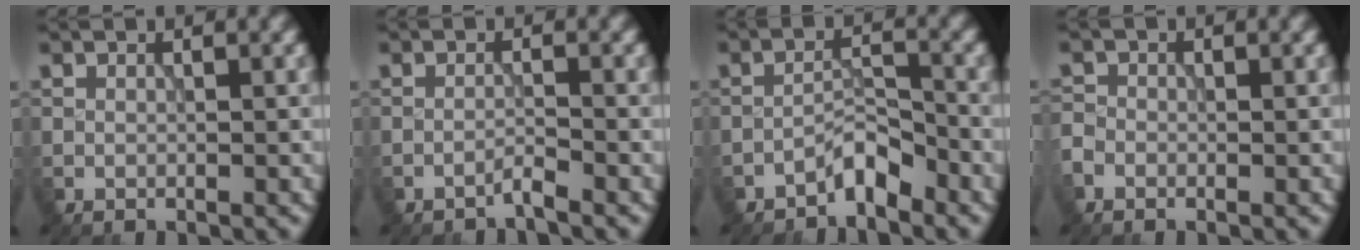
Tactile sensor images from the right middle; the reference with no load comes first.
{"total": 1.1, "force": [-1.0, -0.1, 0.5], "torque": [-0.005, 0.005, -0.026]}
{"total": 2.4, "force": [-2.1, 0.5, 1.0], "torque": [-0.015, 0.013, -0.041]}
{"total": 1.3, "force": [-0.8, 0.9, 0.3], "torque": [-0.004, 0.002, -0.023]}